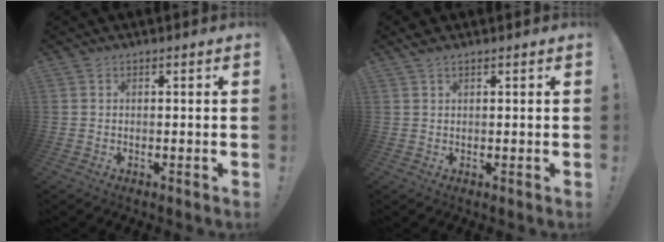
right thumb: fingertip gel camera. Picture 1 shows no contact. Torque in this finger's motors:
{"motor_torque": [-0.40, 0.24, 0.11, -0.07, 0.12]}